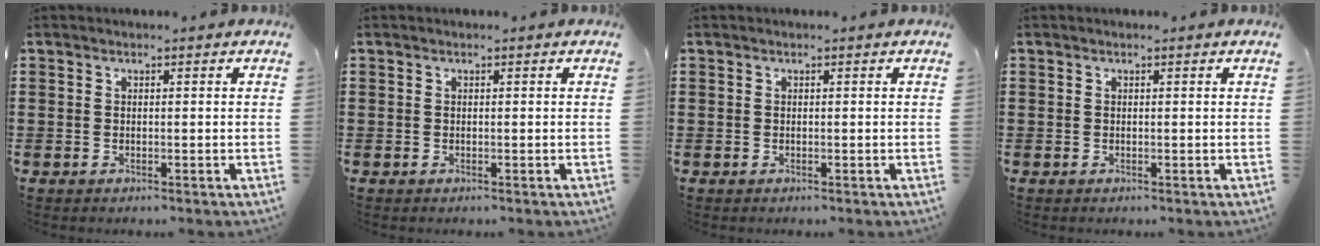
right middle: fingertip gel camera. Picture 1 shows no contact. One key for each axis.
{"total": 0.0}
{"total": 0.0}
{"total": 0.0}